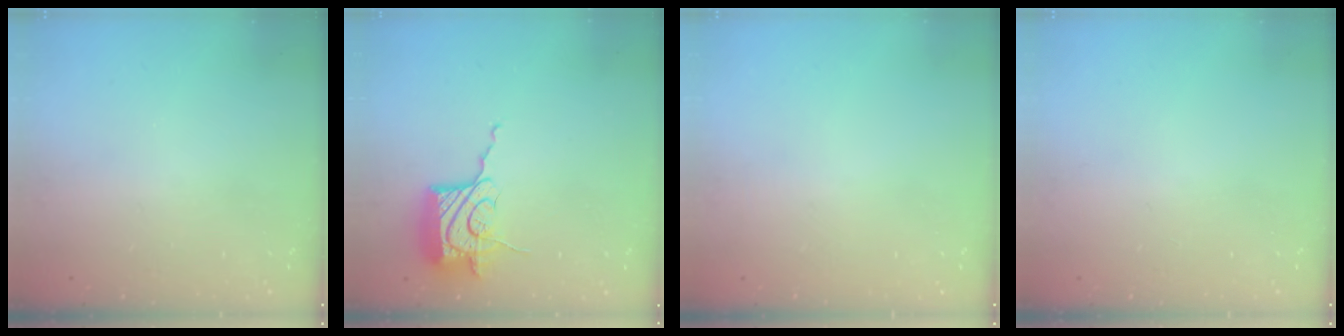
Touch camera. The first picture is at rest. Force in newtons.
{"total": 17.2, "press": 17.1, "slide": 0.7}
{"total": 0.0}
{"total": 0.0}